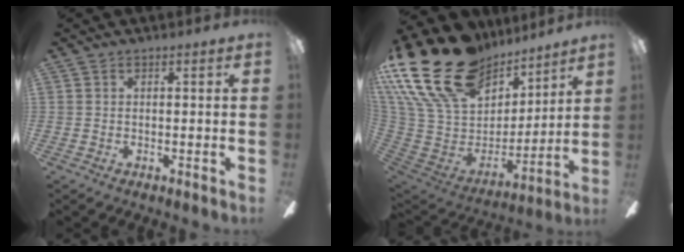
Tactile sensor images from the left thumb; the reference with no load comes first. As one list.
[{"total": 28.0, "force": [18.1, 16.3, 13.9], "torque": [-0.267, -0.115, 0.357]}]